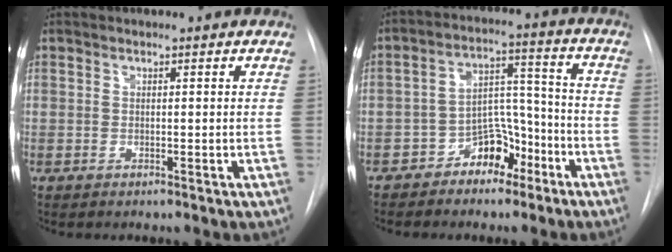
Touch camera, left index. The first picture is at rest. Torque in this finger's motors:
{"motor_torque": [0.31, 0.17, 0.05, 0.03]}